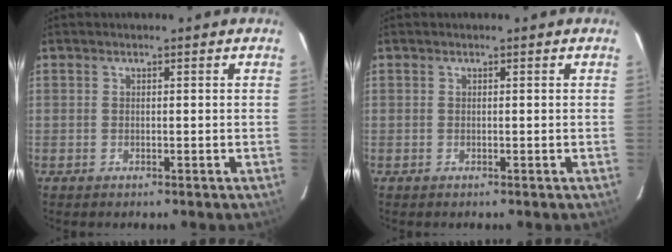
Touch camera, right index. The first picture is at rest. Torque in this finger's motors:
{"motor_torque": [0.25, 0.23, -0.02, 0.00]}